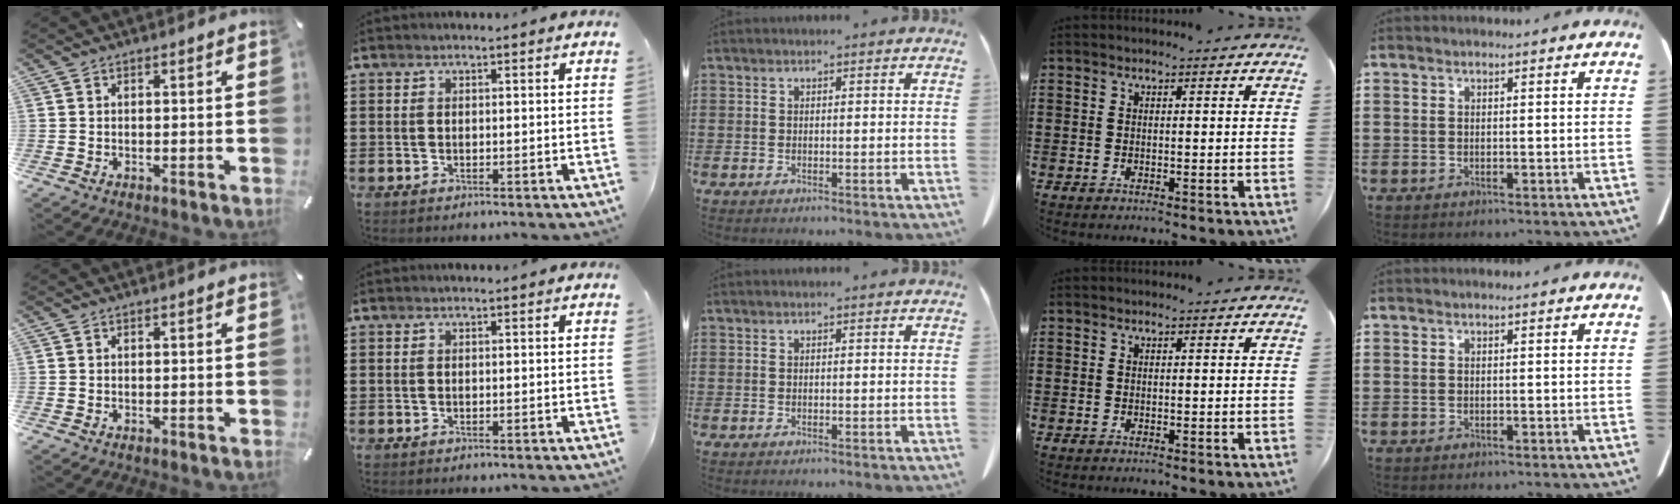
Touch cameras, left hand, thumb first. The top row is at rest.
{}